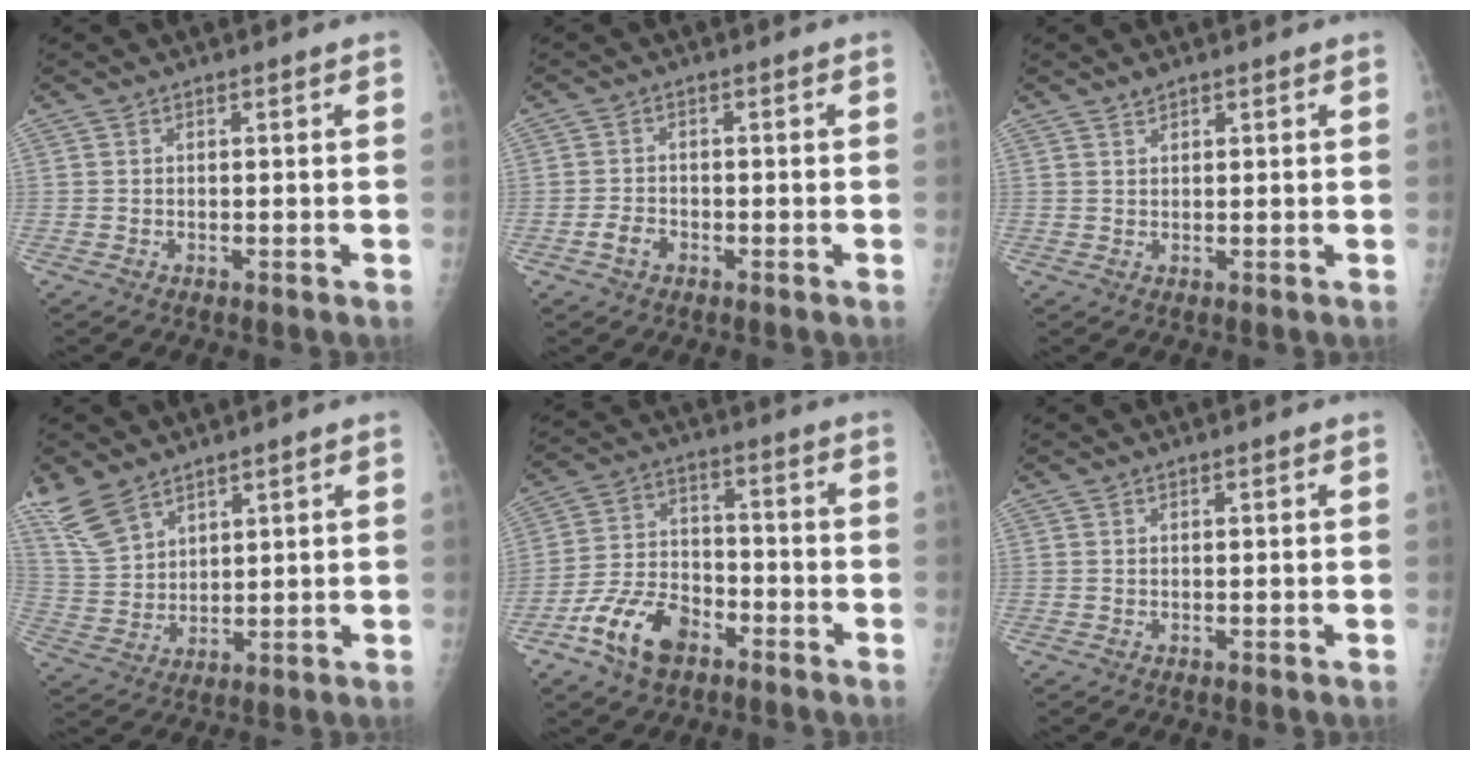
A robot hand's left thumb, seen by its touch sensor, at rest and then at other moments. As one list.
[{"total": 2.7, "force": [-1.5, 1.8, 1.2], "torque": [-0.017, 0.010, -0.026]}, {"total": 1.1, "force": [0.9, 0.6, 0.4], "torque": [0.001, -0.005, 0.016]}, {"total": 8.5, "force": [6.4, 4.3, 3.5], "torque": [-0.065, -0.022, 0.145]}, {"total": 11.9, "force": [-6.9, 7.0, 6.7], "torque": [-0.113, 0.041, -0.130]}, {"total": 0.0}]